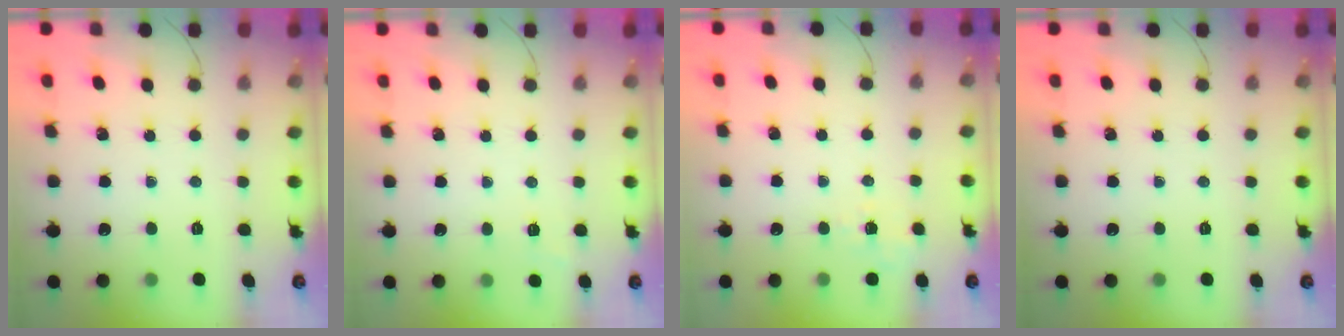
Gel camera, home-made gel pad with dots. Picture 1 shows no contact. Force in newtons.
{"total": 6.0, "press": 5.8, "slide": 1.7}
{"total": 1.9, "press": 1.1, "slide": 1.6}
{"total": 0.0}